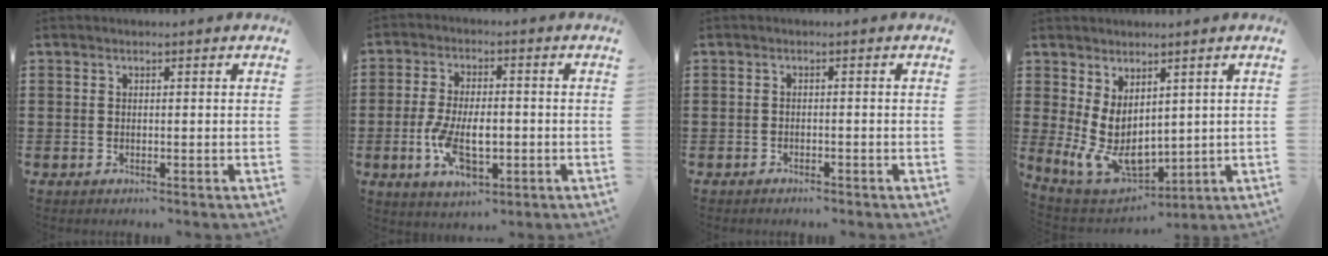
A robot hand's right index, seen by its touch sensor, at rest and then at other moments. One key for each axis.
{"total": 8.8, "fx": -2.0, "fy": 4.3, "fz": 7.4, "tx": -0.159, "ty": 0.000, "tz": -0.038}
{"total": 0.9, "fx": -0.9, "fy": 0.3, "fz": 0.0, "tx": -0.005, "ty": 0.003, "tz": -0.020}
{"total": 8.0, "fx": 1.6, "fy": 5.4, "fz": 5.6, "tx": -0.135, "ty": -0.022, "tz": 0.033}